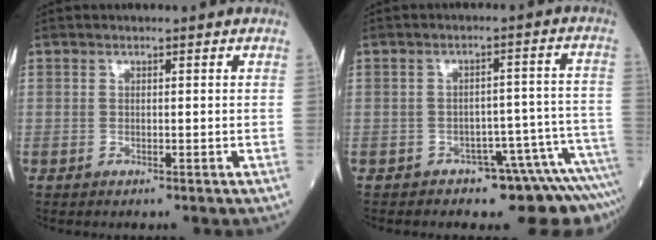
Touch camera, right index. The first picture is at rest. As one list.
[{"total": 7.6, "force": [-6.5, 2.7, 2.9], "torque": [-0.008, 0.037, -0.082]}]